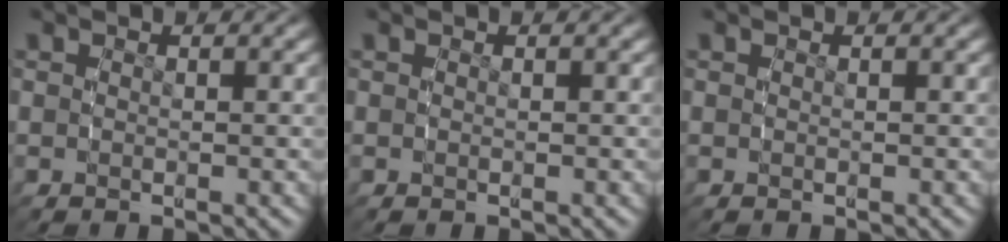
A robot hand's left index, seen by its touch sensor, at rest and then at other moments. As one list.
[{"total": 0.0}, {"total": 0.0}]